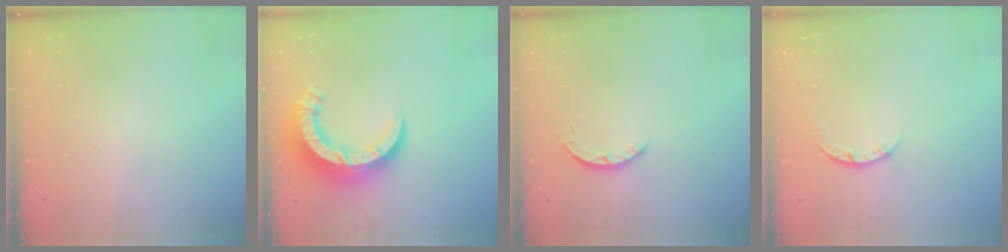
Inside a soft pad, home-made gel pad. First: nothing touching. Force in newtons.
{"total": 11.3, "press": 11.2, "slide": 1.3}
{"total": 3.4, "press": 3.4, "slide": 0.6}
{"total": 3.6, "press": 3.6, "slide": 0.5}